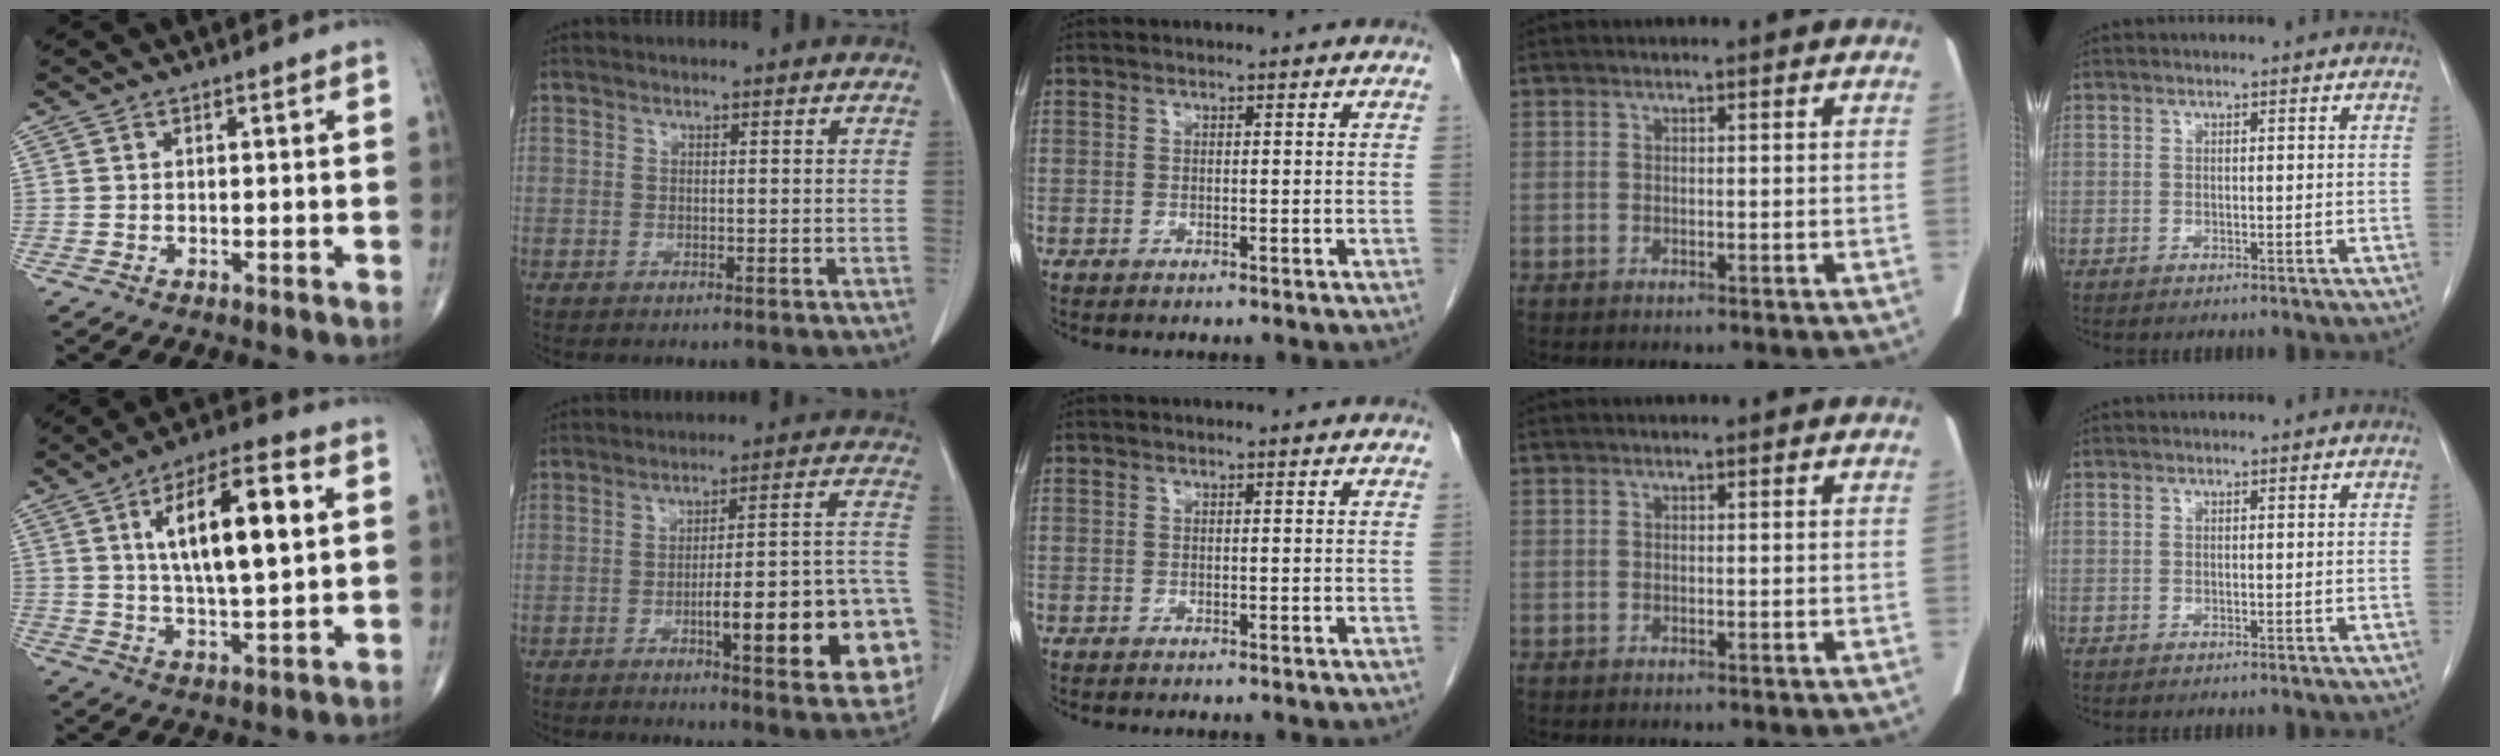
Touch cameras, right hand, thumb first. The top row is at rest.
{"thumb": {"total": 16.4, "force": [4.2, 5.4, 14.9], "torque": [-0.236, 0.001, 0.067]}, "index": {"total": 19.3, "force": [-5.7, 3.2, 18.2], "torque": [-0.148, 0.029, -0.063]}}